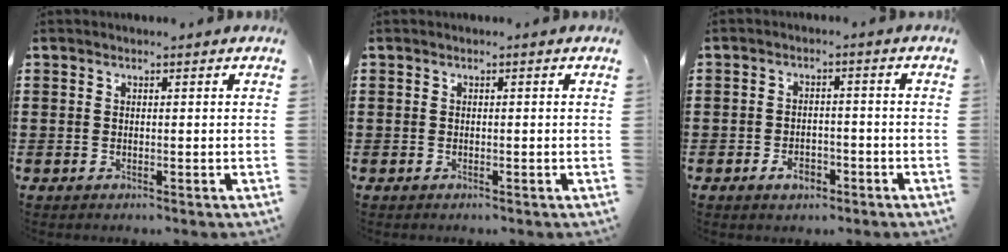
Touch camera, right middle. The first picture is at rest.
{"total": 0.0}
{"total": 3.1, "force": [-2.0, 1.6, 1.7], "torque": [-0.036, 0.000, -0.038]}